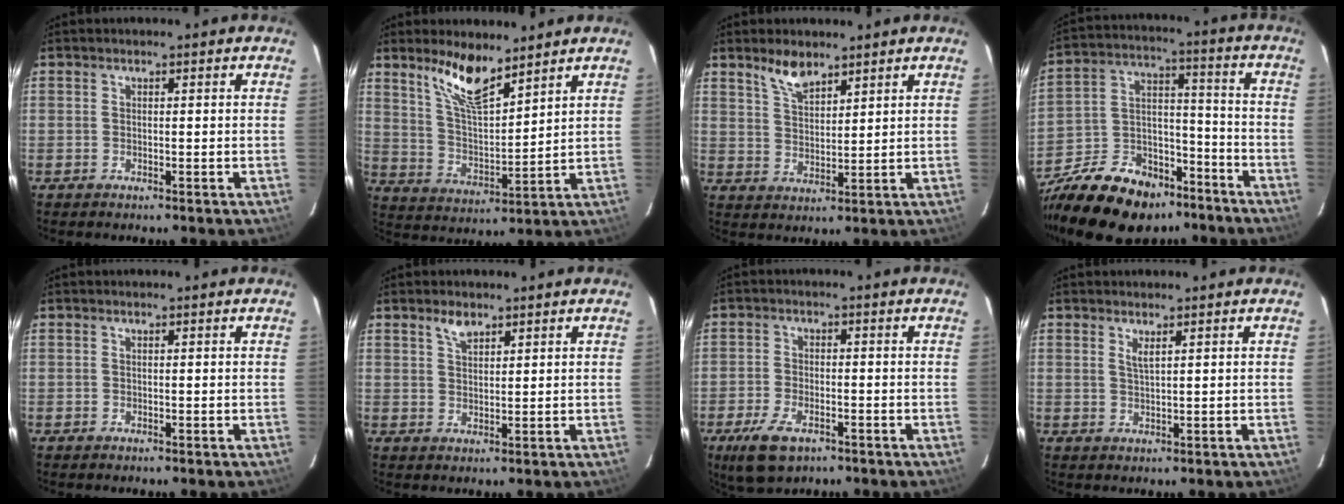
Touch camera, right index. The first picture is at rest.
{"total": 10.1, "force": [7.6, 2.5, 6.2], "torque": [-0.114, -0.001, 0.152]}
{"total": 5.5, "force": [4.3, 2.0, 2.8], "torque": [-0.049, 0.002, 0.085]}
{"total": 24.1, "force": [-17.4, 12.9, 10.8], "torque": [-0.240, 0.034, -0.263]}
{"total": 0.0}
{"total": 2.9, "force": [2.1, 1.3, 1.5], "torque": [-0.026, 0.006, 0.040]}
{"total": 8.1, "force": [-4.8, 4.0, 5.1], "torque": [-0.128, -0.015, -0.085]}
{"total": 1.6, "force": [1.0, 0.1, 1.3], "torque": [-0.023, -0.002, 0.017]}